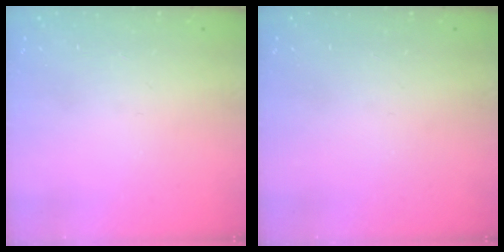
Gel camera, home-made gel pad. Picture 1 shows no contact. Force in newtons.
{"total": 0.0}